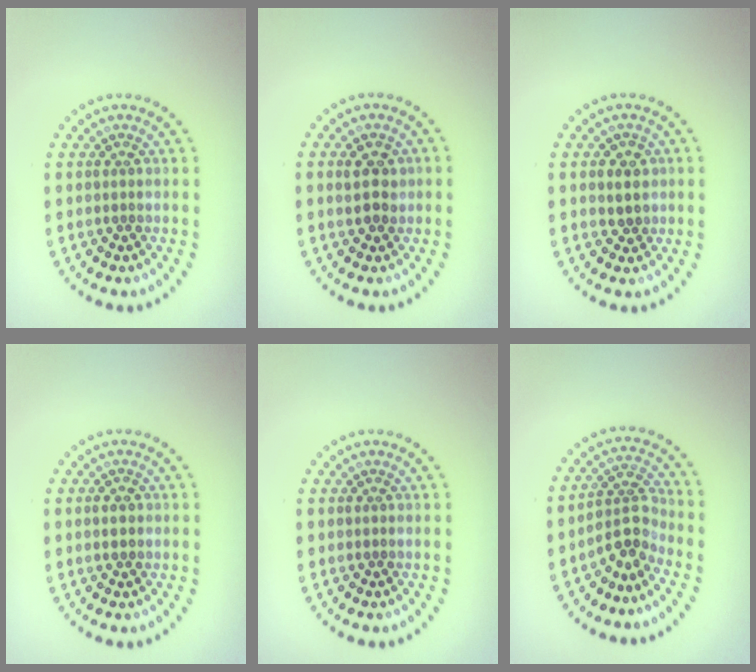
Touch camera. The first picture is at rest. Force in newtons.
{"total": 2.4, "press": 2.3, "slide": 0.7}
{"total": 2.3, "press": 2.2, "slide": 0.7}
{"total": 1.5, "press": 1.5, "slide": 0.1}
{"total": 0.0}
{"total": 3.0, "press": 2.4, "slide": 1.9}